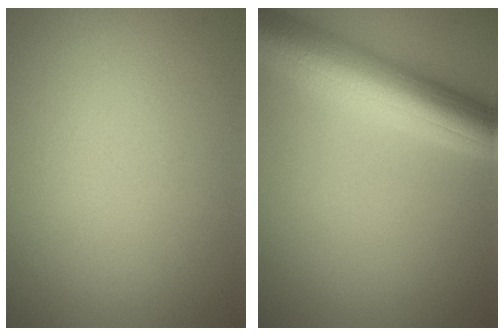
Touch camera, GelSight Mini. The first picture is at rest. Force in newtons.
{"total": 8.6, "press": 8.6, "slide": 0.5}